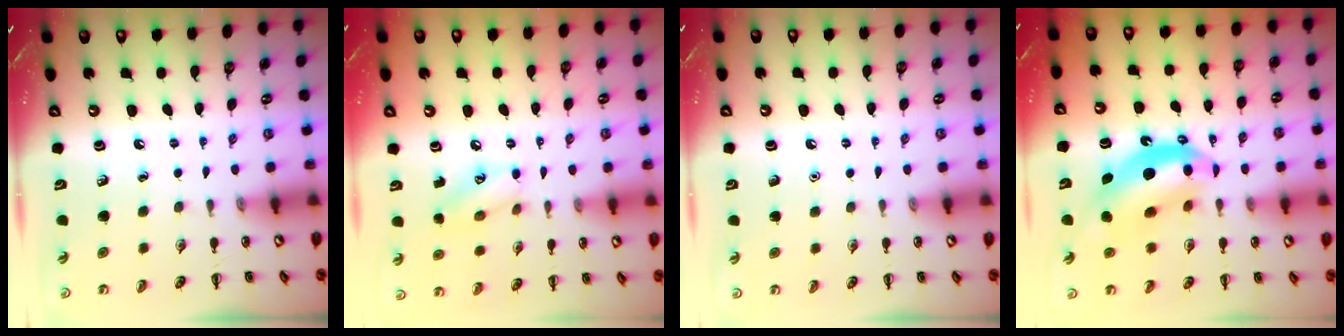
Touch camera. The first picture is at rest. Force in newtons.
{"total": 9.5, "press": 9.4, "slide": 1.5}
{"total": 1.6, "press": 1.6, "slide": 0.1}
{"total": 13.2, "press": 12.8, "slide": 3.5}